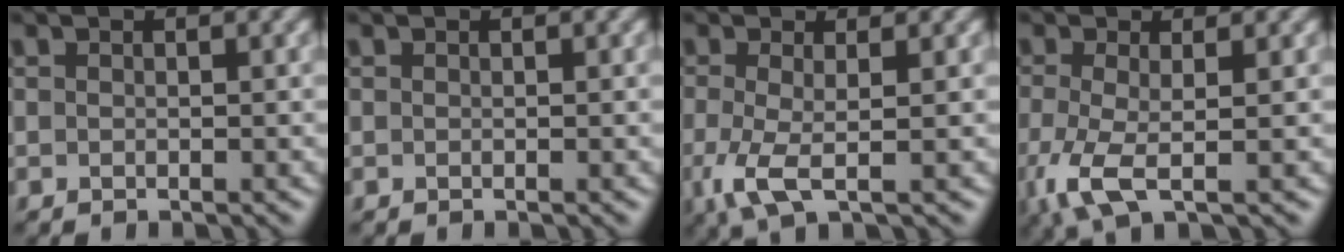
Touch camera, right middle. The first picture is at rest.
{"total": 0.0}
{"total": 3.6, "force": [-0.7, 1.0, 3.3], "torque": [-0.083, -0.011, -0.017]}
{"total": 4.3, "force": [-1.3, 1.4, 3.9], "torque": [-0.099, -0.012, -0.027]}